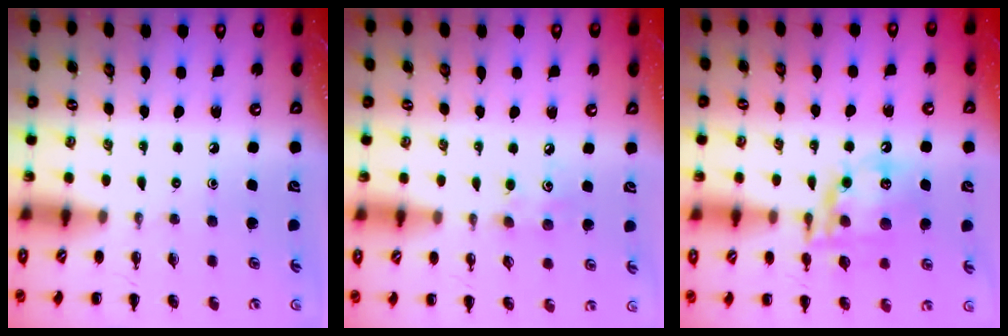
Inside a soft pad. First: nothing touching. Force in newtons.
{"total": 5.6, "press": 5.4, "slide": 1.6}
{"total": 15.0, "press": 14.8, "slide": 2.7}